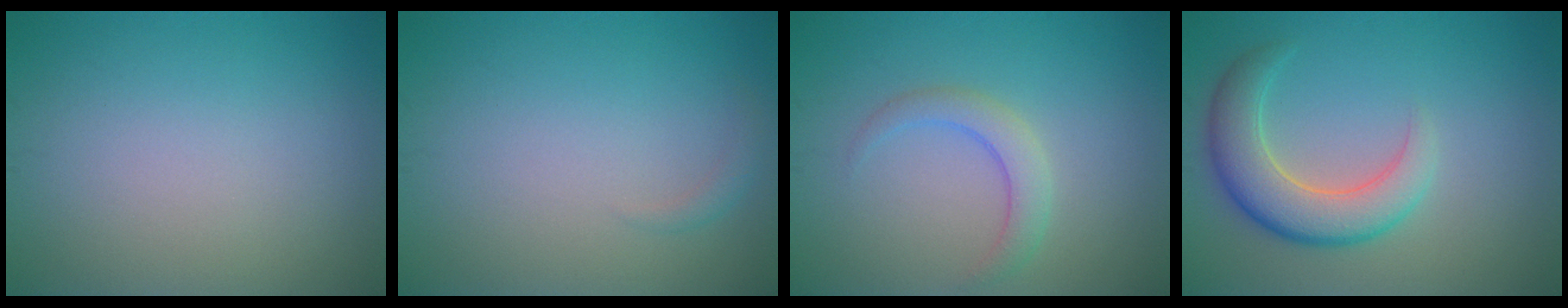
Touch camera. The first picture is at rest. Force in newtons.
{"total": 0.8, "press": 0.8, "slide": 0.0}
{"total": 2.3, "press": 2.3, "slide": 0.0}
{"total": 5.5, "press": 5.5, "slide": 0.5}